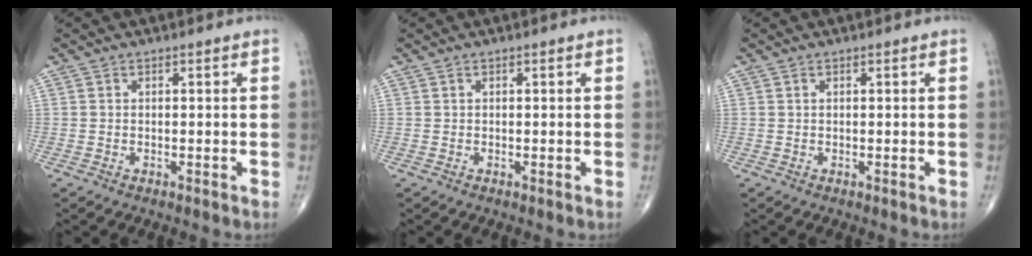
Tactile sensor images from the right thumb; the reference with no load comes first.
{"total": 0.0}
{"total": 0.0}